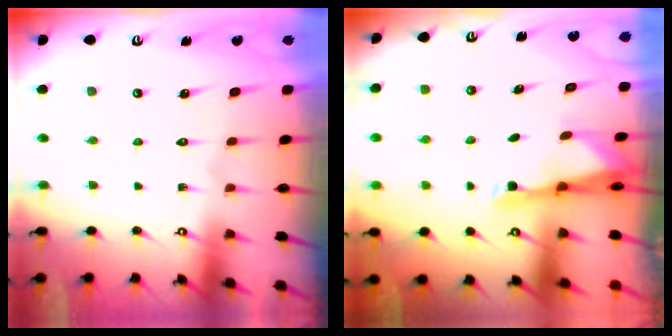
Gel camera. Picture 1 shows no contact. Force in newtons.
{"total": 2.5, "press": 2.5, "slide": 0.3}